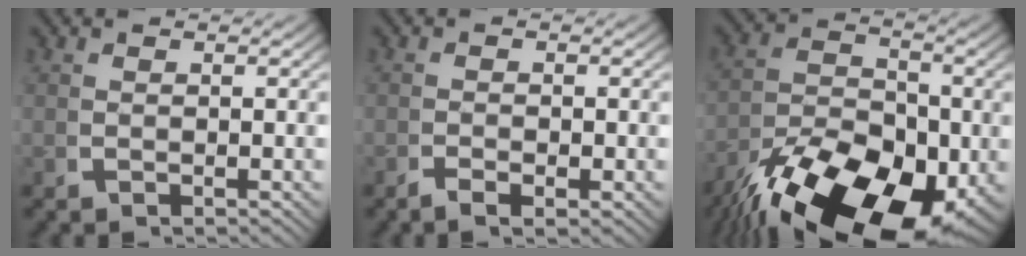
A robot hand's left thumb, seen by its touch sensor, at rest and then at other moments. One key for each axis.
{"total": 1.3, "fx": -0.8, "fy": 0.5, "fz": 0.9, "tx": -0.016, "ty": -0.006, "tz": -0.015}
{"total": 15.2, "fx": -6.8, "fy": 8.8, "fz": 10.4, "tx": -0.164, "ty": -0.055, "tz": -0.084}